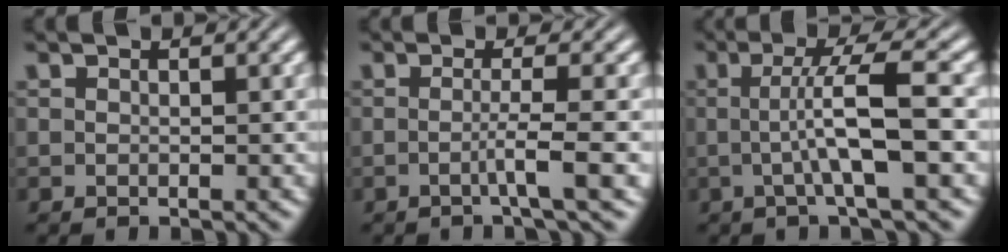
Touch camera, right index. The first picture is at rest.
{"total": 2.8, "force": [-1.0, -1.1, 2.3], "torque": [-0.040, -0.006, -0.016]}
{"total": 4.4, "force": [0.1, -0.6, 4.4], "torque": [-0.071, -0.001, 0.004]}